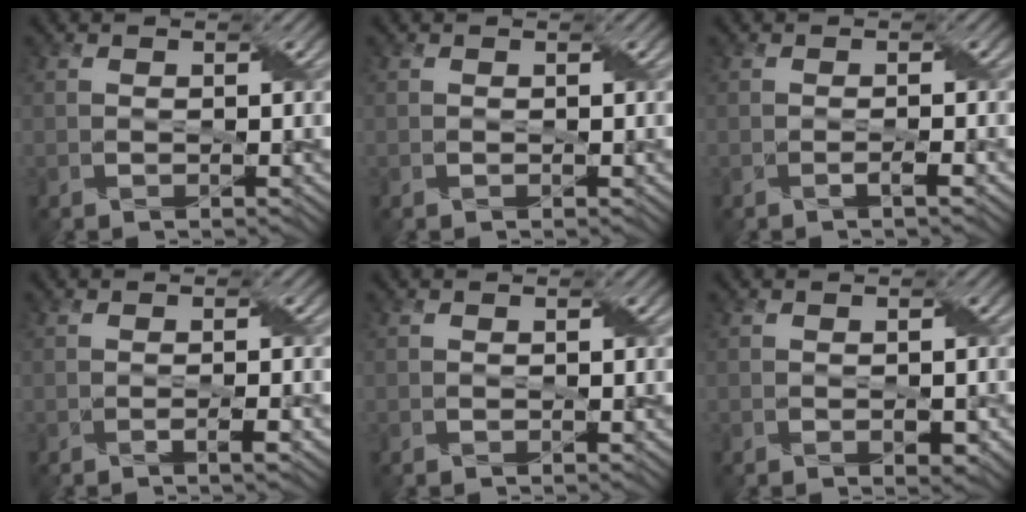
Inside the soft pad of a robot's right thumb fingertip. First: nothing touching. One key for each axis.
{"total": 0.0}
{"total": 1.0, "fx": -0.5, "fy": 0.0, "fz": 0.9, "tx": -0.018, "ty": 0.003, "tz": -0.009}
{"total": 1.3, "fx": -0.6, "fy": 0.1, "fz": 1.2, "tx": -0.023, "ty": 0.003, "tz": -0.009}
{"total": 0.0}
{"total": 1.4, "fx": -0.4, "fy": 0.7, "fz": 1.1, "tx": -0.018, "ty": -0.003, "tz": -0.002}